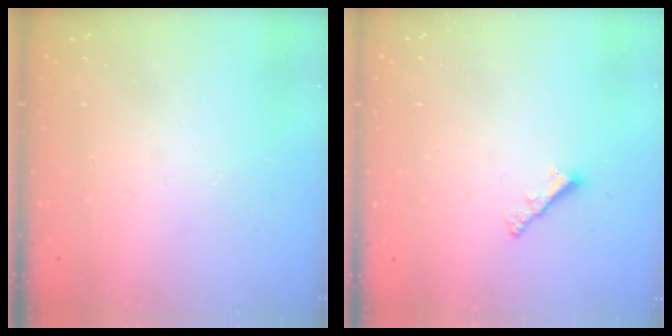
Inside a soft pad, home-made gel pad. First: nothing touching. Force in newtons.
{"total": 1.9, "press": 1.8, "slide": 0.5}